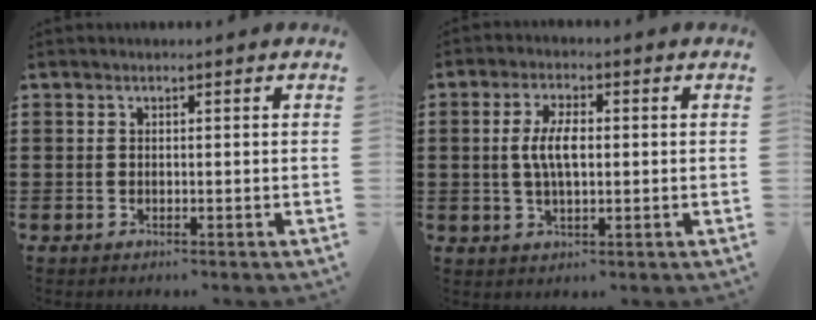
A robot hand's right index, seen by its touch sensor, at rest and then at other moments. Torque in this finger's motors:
{"motor_torque": [0.18, -0.05, 0.21, 0.08]}